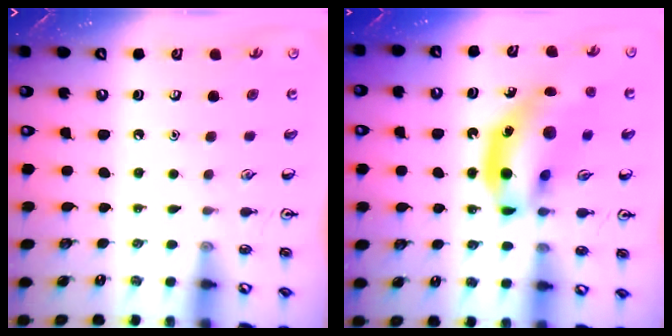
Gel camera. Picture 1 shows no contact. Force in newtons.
{"total": 16.5, "press": 16.1, "slide": 3.7}